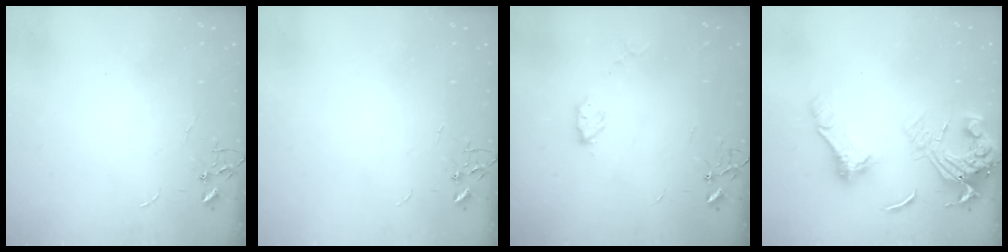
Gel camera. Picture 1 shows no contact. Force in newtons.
{"total": 0.0}
{"total": 5.1, "press": 5.0, "slide": 0.7}
{"total": 16.7, "press": 16.6, "slide": 1.9}